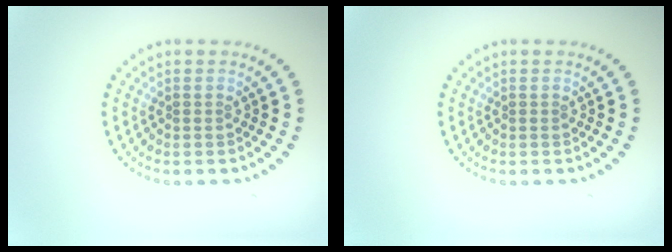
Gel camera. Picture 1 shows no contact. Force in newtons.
{"total": 0.0}